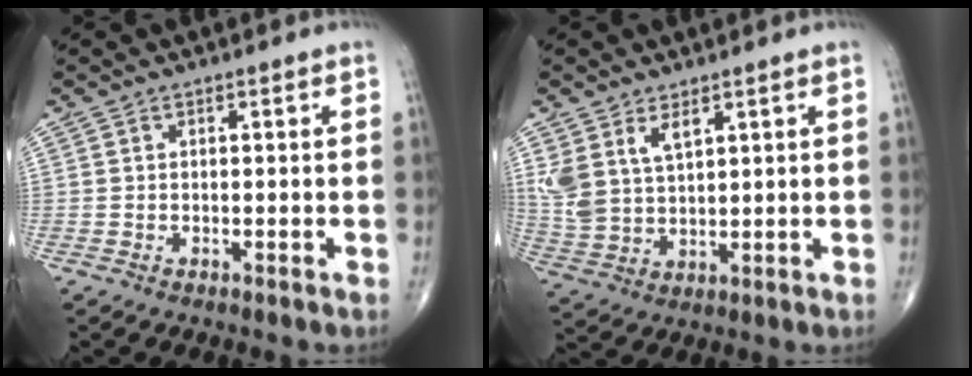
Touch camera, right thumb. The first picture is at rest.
{"total": 7.5, "force": [3.8, 4.0, 5.1], "torque": [-0.100, -0.015, 0.088]}